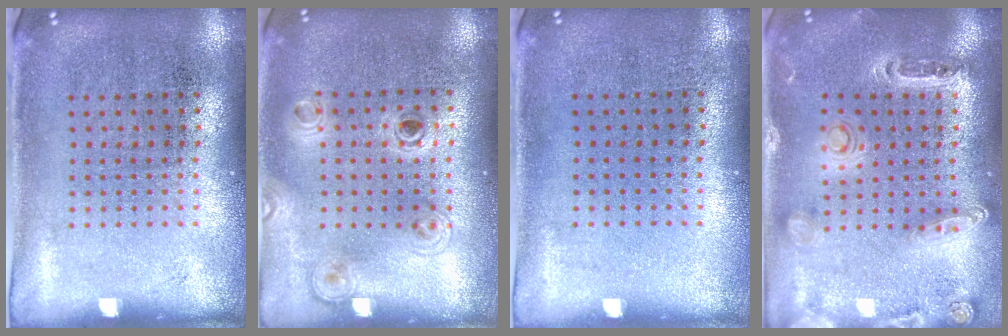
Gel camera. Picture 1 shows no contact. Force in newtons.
{"total": 1.2, "press": 1.2, "slide": 0.5}
{"total": 0.0}
{"total": 1.4, "press": 1.4, "slide": 0.3}